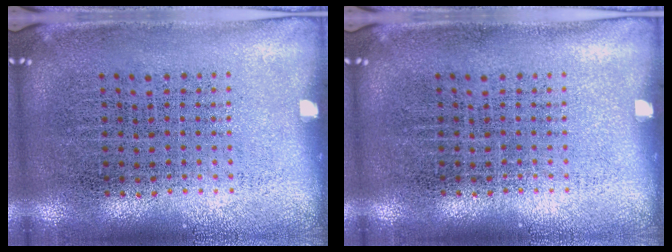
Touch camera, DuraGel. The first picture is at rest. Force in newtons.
{"total": 0.0}